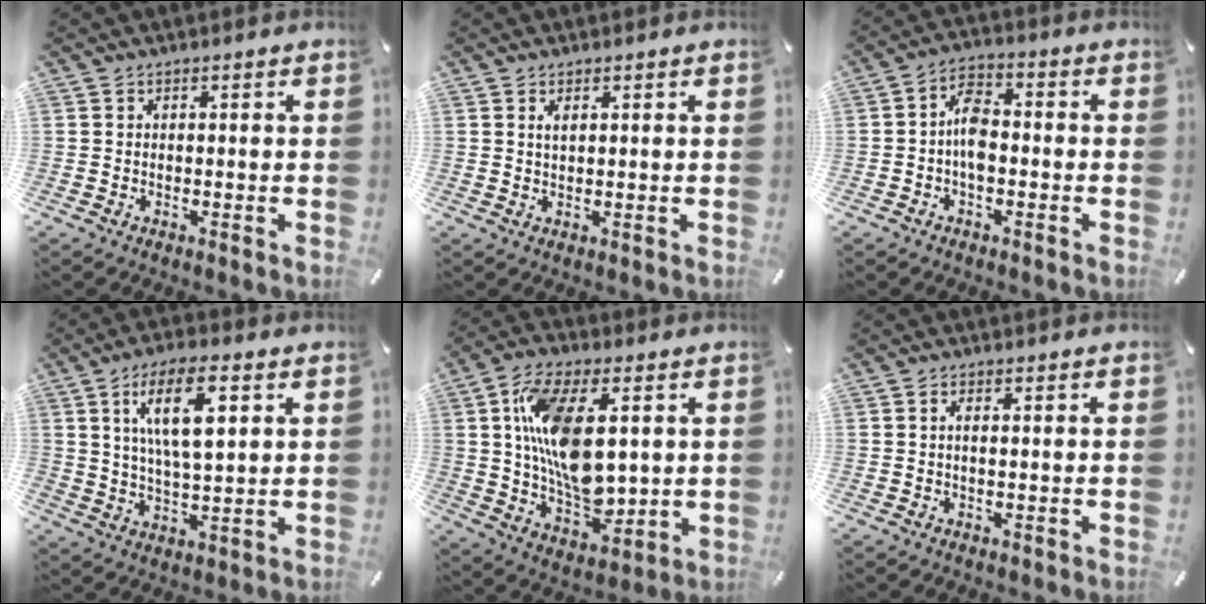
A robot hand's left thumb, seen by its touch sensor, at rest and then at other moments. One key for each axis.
{"total": 1.4, "fx": 0.7, "fy": 0.5, "fz": 1.2, "tx": -0.025, "ty": 0.000, "tz": 0.011}
{"total": 6.6, "fx": -1.4, "fy": 3.7, "fz": 5.2, "tx": -0.102, "ty": 0.013, "tz": -0.025}
{"total": 12.6, "fx": 5.0, "fy": 4.8, "fz": 10.6, "tx": -0.194, "ty": 0.001, "tz": 0.082}
{"total": 16.8, "fx": 3.3, "fy": 9.6, "fz": 13.4, "tx": -0.250, "ty": -0.001, "tz": 0.060}
{"total": 1.3, "fx": 0.2, "fy": 0.3, "fz": 1.3, "tx": -0.025, "ty": -0.001, "tz": 0.002}